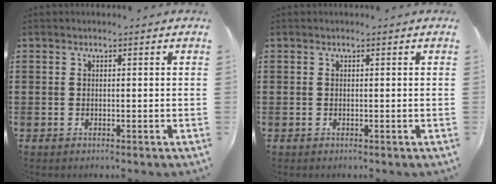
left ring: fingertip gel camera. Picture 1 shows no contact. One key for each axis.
{"total": 0.0}